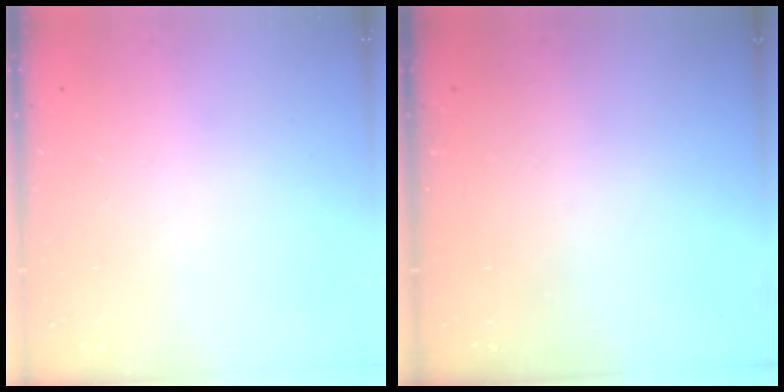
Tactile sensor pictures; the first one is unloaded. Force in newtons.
{"total": 0.0}